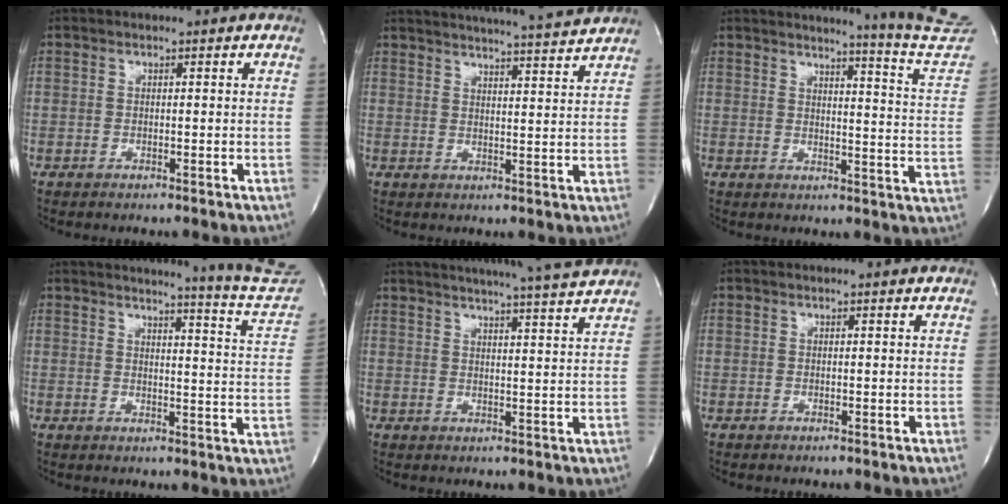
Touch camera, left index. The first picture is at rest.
{"total": 16.0, "force": [14.9, -0.3, 5.6], "torque": [-0.096, -0.019, 0.195]}
{"total": 15.9, "force": [15.1, -2.4, 4.4], "torque": [-0.064, -0.139, 0.157]}
{"total": 16.3, "force": [15.7, -1.8, 4.0], "torque": [-0.060, -0.126, 0.164]}
{"total": 16.6, "force": [14.7, -2.0, 7.6], "torque": [-0.133, -0.025, 0.193]}
{"total": 1.2, "force": [1.1, -0.2, 0.3], "torque": [-0.015, -0.001, 0.011]}